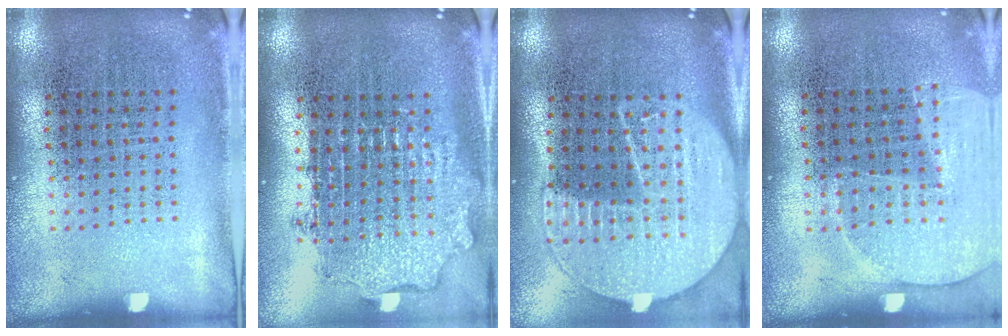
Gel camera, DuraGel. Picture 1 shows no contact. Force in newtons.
{"total": 1.9, "press": 1.4, "slide": 1.2}
{"total": 2.1, "press": 1.8, "slide": 1.0}
{"total": 1.5, "press": 1.4, "slide": 0.3}